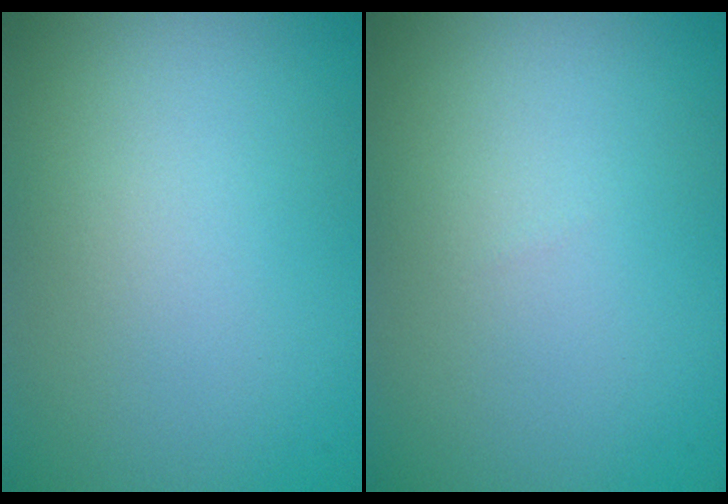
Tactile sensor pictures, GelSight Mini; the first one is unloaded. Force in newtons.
{"total": 0.0}